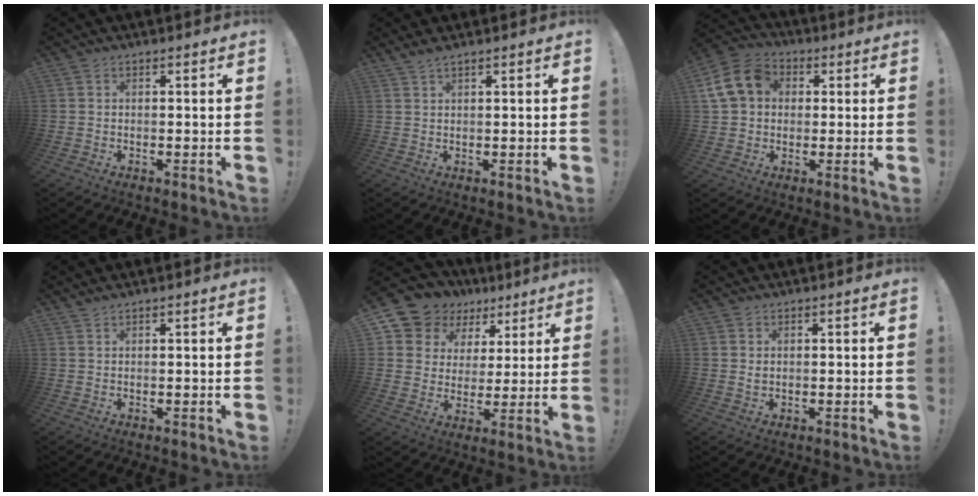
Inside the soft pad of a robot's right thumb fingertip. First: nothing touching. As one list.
[{"total": 1.9, "force": [1.4, -0.1, 1.3], "torque": [-0.034, -0.002, 0.027]}, {"total": 13.6, "force": [3.3, 11.0, 7.2], "torque": [-0.121, 0.004, 0.070]}, {"total": 0.9, "force": [0.7, -0.2, 0.5], "torque": [-0.009, -0.001, 0.012]}, {"total": 11.4, "force": [7.3, 8.4, 2.6], "torque": [-0.056, -0.053, 0.148]}, {"total": 0.9, "force": [0.5, 0.7, 0.4], "torque": [-0.008, 0.001, 0.010]}]